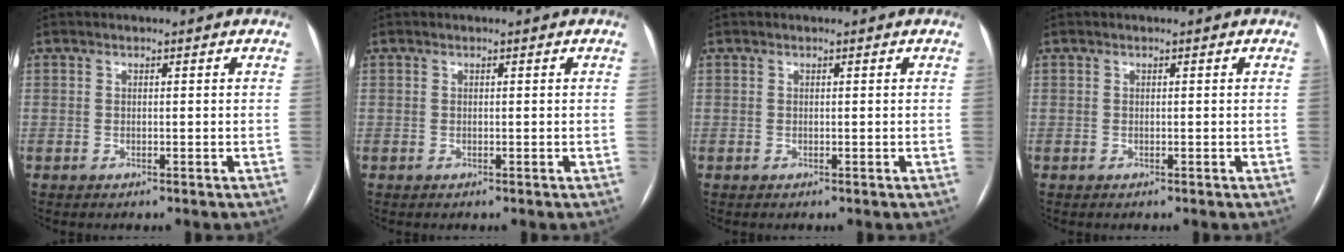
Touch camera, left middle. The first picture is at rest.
{"total": 0.0}
{"total": 0.0}
{"total": 0.0}